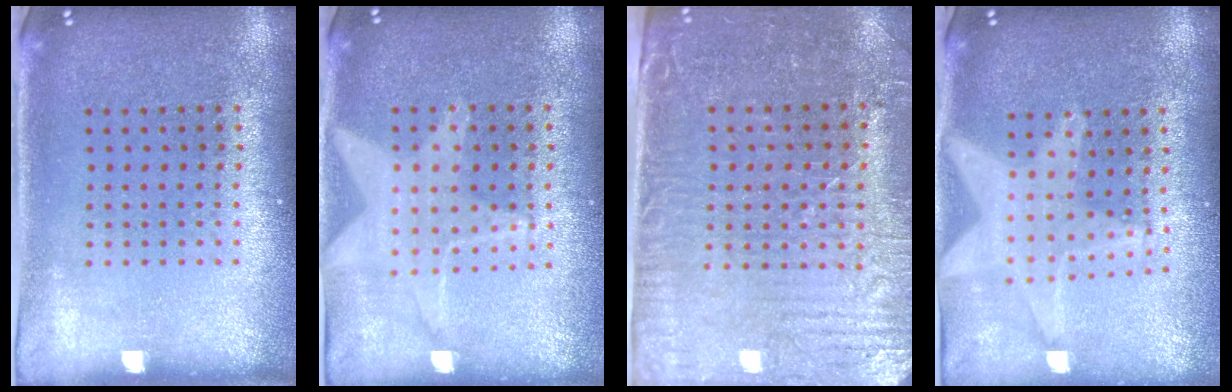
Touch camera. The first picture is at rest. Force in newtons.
{"total": 1.1, "press": 1.1, "slide": 0.1}
{"total": 3.6, "press": 3.3, "slide": 1.4}
{"total": 2.1, "press": 1.7, "slide": 1.2}